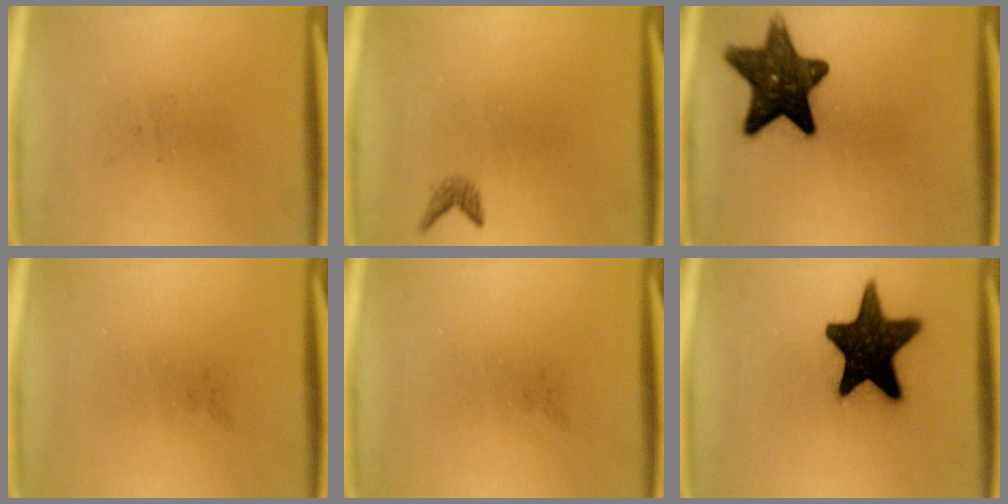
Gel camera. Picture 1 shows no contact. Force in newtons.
{"total": 1.1}
{"total": 13.5}
{"total": 0.0}
{"total": 0.0}
{"total": 17.9}